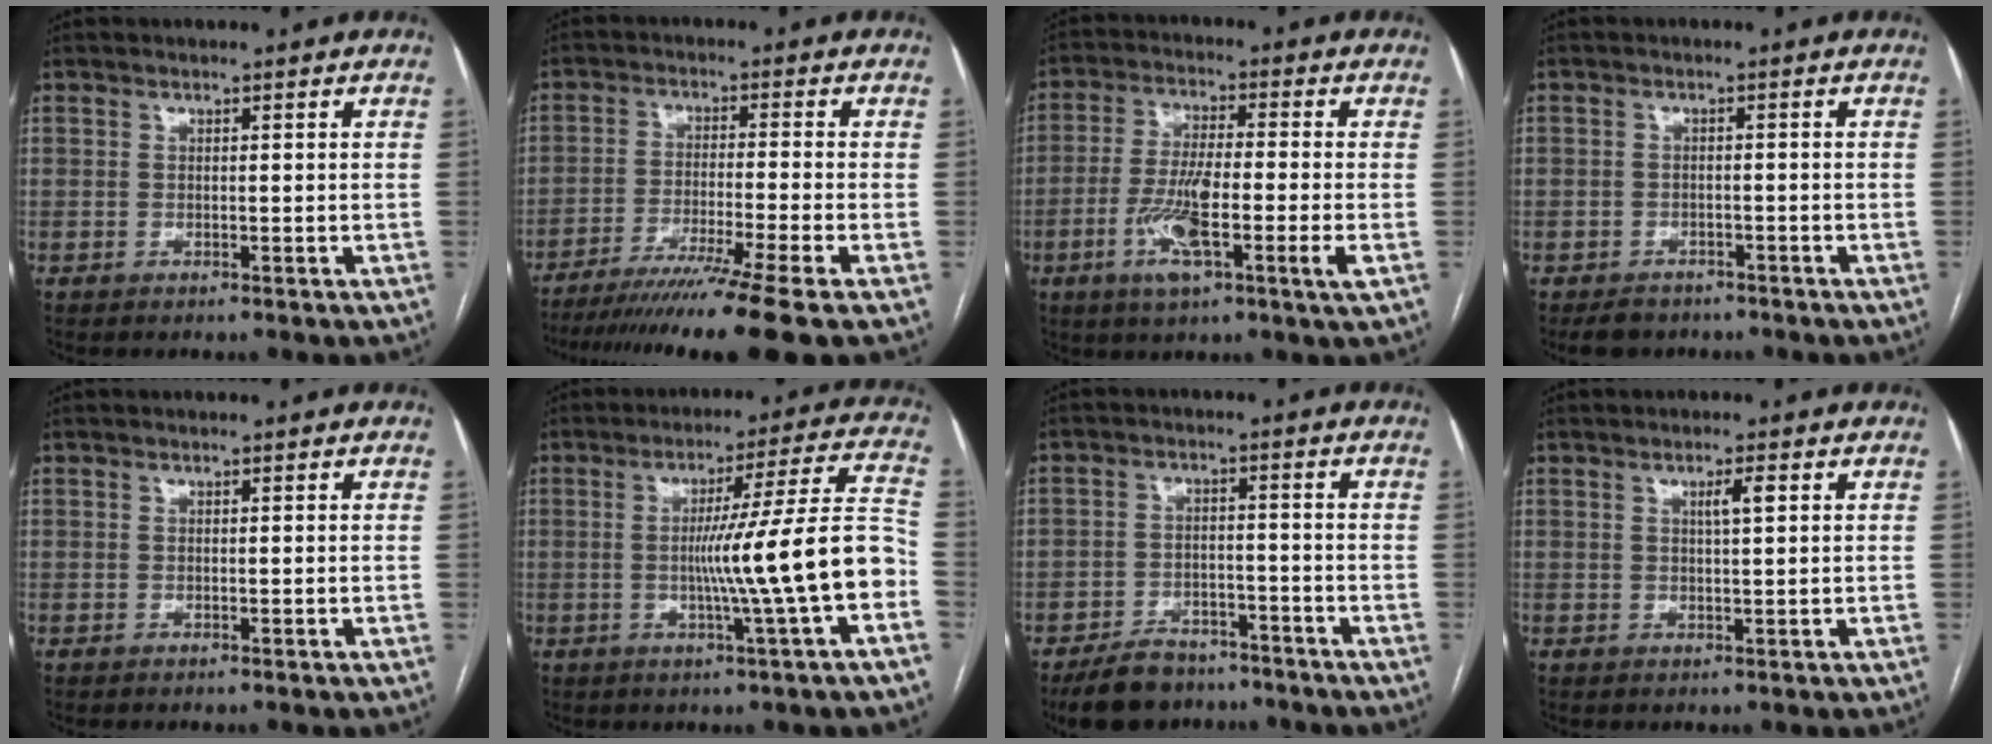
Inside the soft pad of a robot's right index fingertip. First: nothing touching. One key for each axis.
{"total": 15.0, "fx": -11.7, "fy": -2.7, "fz": 9.0, "tx": -0.129, "ty": -0.048, "tz": -0.186}
{"total": 11.1, "fx": -3.3, "fy": 0.8, "fz": 10.5, "tx": -0.203, "ty": -0.008, "tz": -0.063}
{"total": 3.8, "fx": -2.8, "fy": 2.5, "fz": 0.5, "tx": -0.009, "ty": 0.006, "tz": -0.043}
{"total": 0.0}
{"total": 14.7, "fx": -3.2, "fy": -1.8, "fz": 14.2, "tx": -0.209, "ty": 0.007, "tz": -0.053}
{"total": 8.8, "fx": -7.1, "fy": 4.4, "fz": 2.7, "tx": -0.045, "ty": -0.003, "tz": -0.115}
{"total": 2.3, "fx": 0.8, "fy": 0.1, "fz": 2.1, "tx": -0.038, "ty": 0.002, "tz": 0.014}